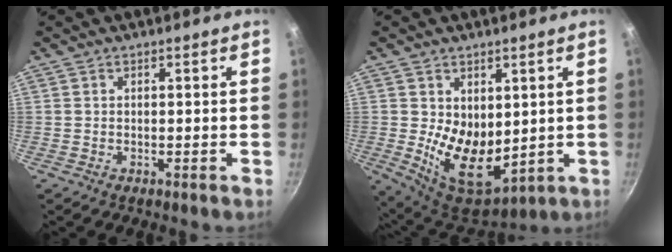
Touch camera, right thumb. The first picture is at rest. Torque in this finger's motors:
{"motor_torque": [-0.36, 1.38, 0.86, 0.15, 0.17]}